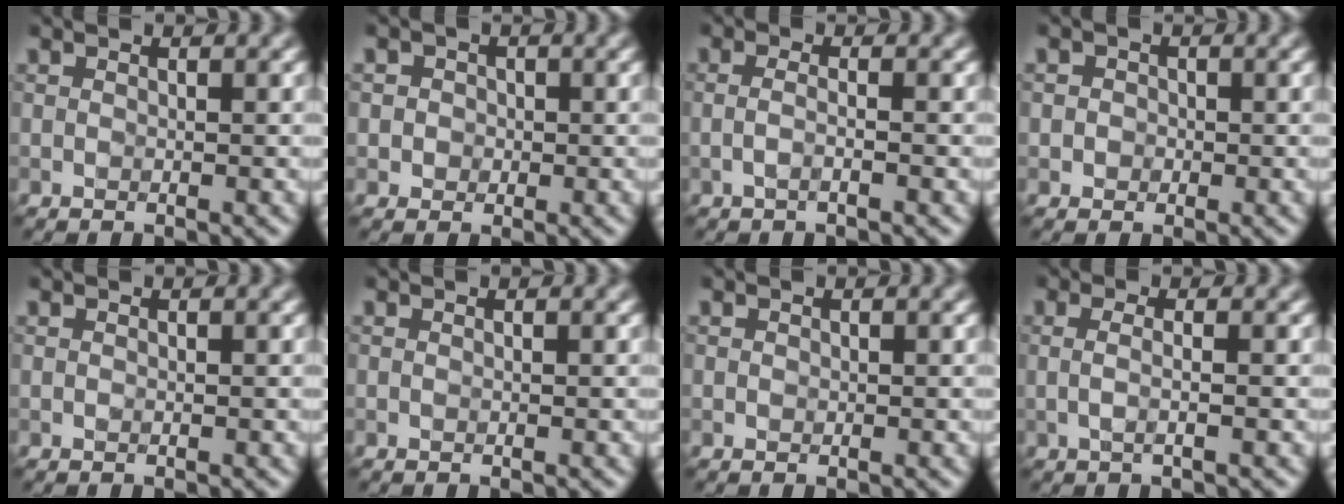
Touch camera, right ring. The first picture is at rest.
{"total": 2.4, "force": [0.6, 2.1, 0.8], "torque": [0.004, 0.003, 0.000]}
{"total": 1.4, "force": [-0.4, 0.4, 1.2], "torque": [-0.025, -0.003, -0.012]}
{"total": 1.5, "force": [0.2, 1.4, 0.5], "torque": [0.011, 0.003, -0.005]}
{"total": 0.0}
{"total": 0.0}
{"total": 0.0}
{"total": 1.8, "force": [0.0, 0.6, 1.7], "torque": [-0.033, -0.003, -0.009]}